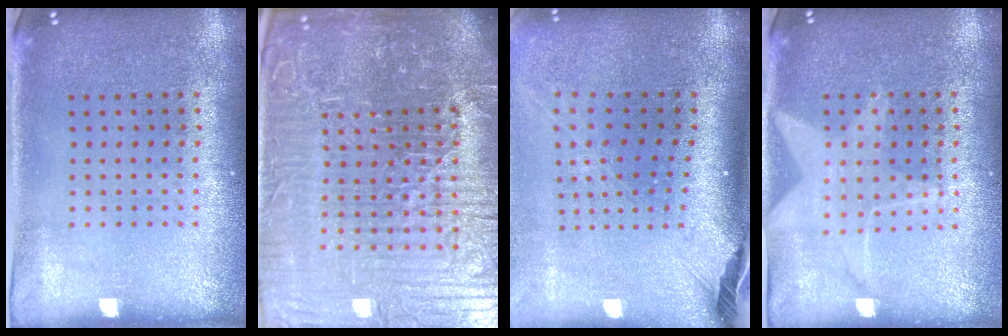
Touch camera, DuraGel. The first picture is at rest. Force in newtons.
{"total": 7.8, "press": 7.0, "slide": 3.5}
{"total": 2.6, "press": 1.8, "slide": 1.8}
{"total": 1.5, "press": 1.4, "slide": 0.4}